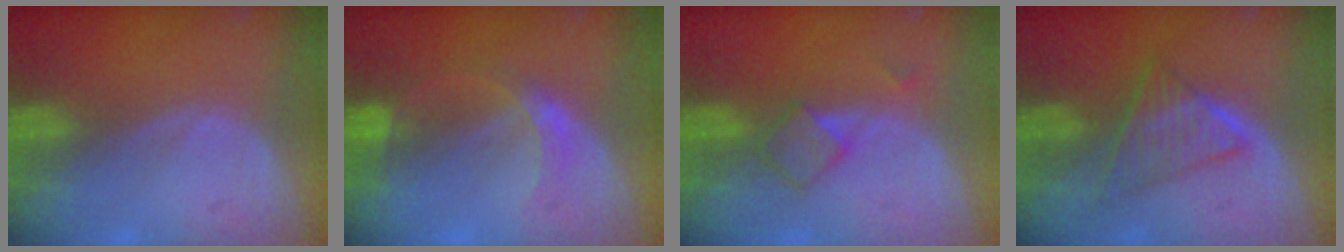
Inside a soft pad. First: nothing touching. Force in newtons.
{"total": 3.7, "press": 3.6, "slide": 0.3}
{"total": 3.4, "press": 3.4, "slide": 0.3}
{"total": 6.2, "press": 5.8, "slide": 2.1}